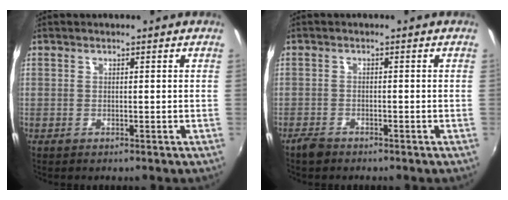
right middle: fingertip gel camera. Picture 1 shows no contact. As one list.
[{"total": 2.3, "force": [-2.0, 0.9, 0.7], "torque": [-0.025, -0.002, -0.041]}]